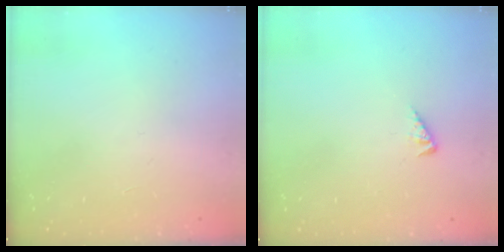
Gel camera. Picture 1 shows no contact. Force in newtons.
{"total": 2.1, "press": 2.1, "slide": 0.4}